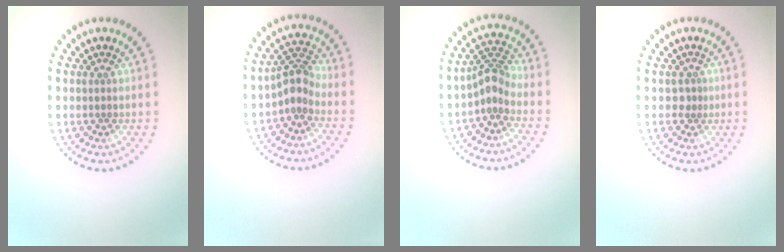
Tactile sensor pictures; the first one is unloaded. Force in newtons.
{"total": 2.7, "press": 2.1, "slide": 1.8}
{"total": 2.6, "press": 1.9, "slide": 1.7}
{"total": 0.8, "press": 0.5, "slide": 0.7}